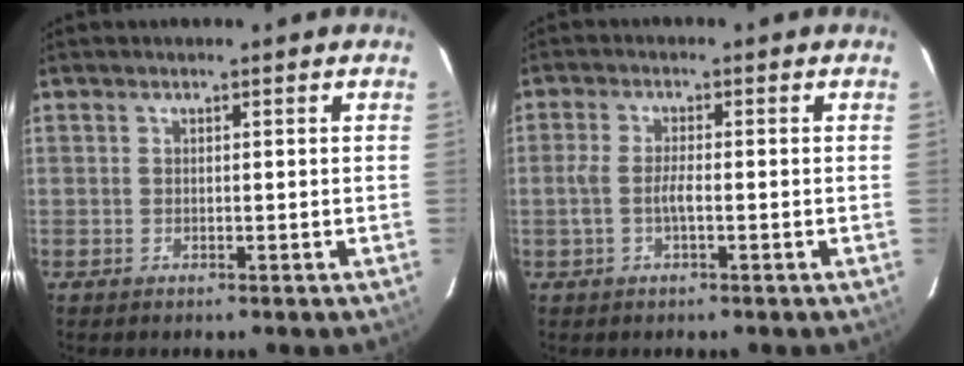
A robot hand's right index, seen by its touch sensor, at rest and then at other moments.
{"total": 3.4, "force": [-1.0, 0.6, 3.2], "torque": [-0.069, 0.002, -0.020]}